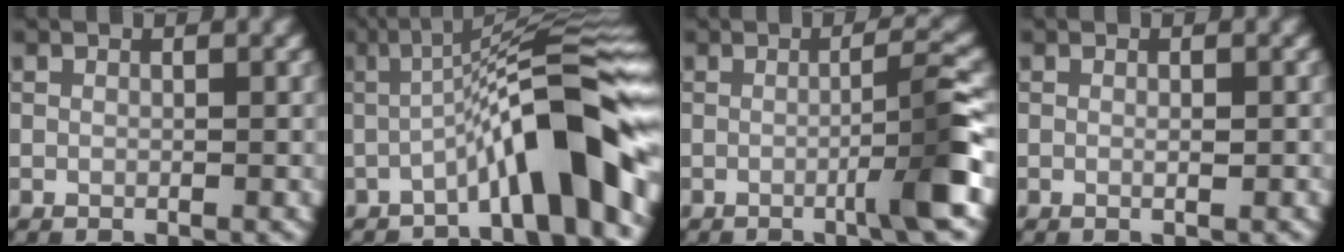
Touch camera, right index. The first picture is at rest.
{"total": 10.0, "force": [-3.0, 1.6, 9.4], "torque": [-0.123, 0.025, -0.060]}
{"total": 4.6, "force": [-1.3, 0.2, 4.4], "torque": [-0.059, 0.014, -0.035]}
{"total": 0.7, "force": [0.0, 0.1, 0.7], "torque": [-0.012, -0.002, 0.000]}